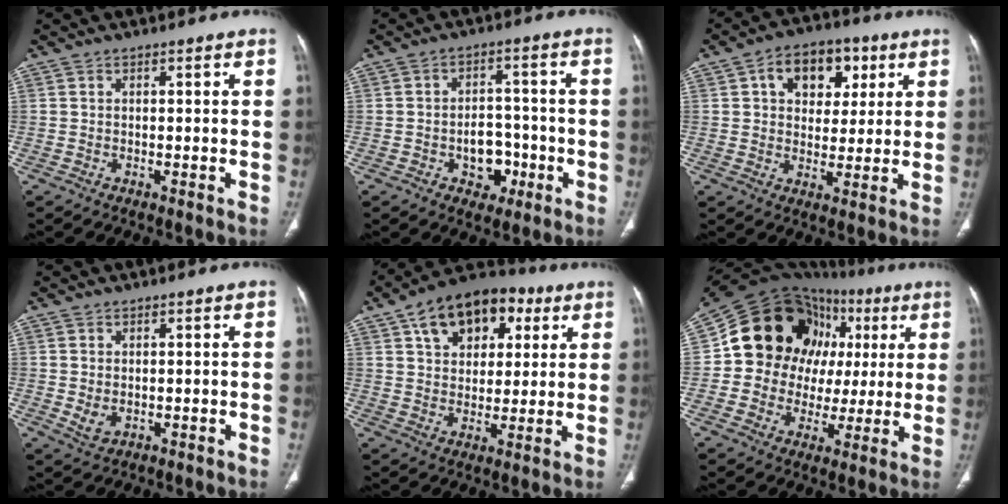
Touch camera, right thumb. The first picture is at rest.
{"total": 7.1, "force": [-2.5, 5.3, 4.1], "torque": [-0.025, 0.028, -0.032]}
{"total": 11.5, "force": [4.2, 8.1, 7.0], "torque": [-0.062, 0.000, 0.061]}
{"total": 2.8, "force": [0.0, 1.9, 2.1], "torque": [-0.038, -0.004, 0.009]}
{"total": 16.4, "force": [7.3, 10.6, 10.2], "torque": [-0.116, 0.001, 0.113]}
{"total": 22.1, "force": [5.1, 18.3, 11.3], "torque": [-0.111, 0.041, 0.092]}